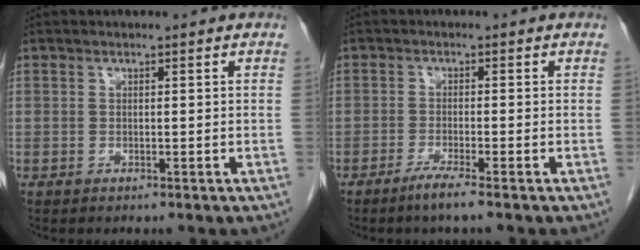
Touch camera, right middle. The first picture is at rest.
{"total": 2.8, "force": [-2.0, -0.5, 1.9], "torque": [-0.042, -0.007, -0.042]}